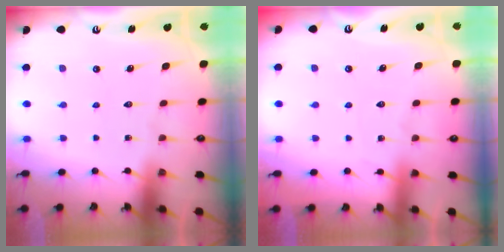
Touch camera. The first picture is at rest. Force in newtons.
{"total": 2.5, "press": 2.5, "slide": 0.3}